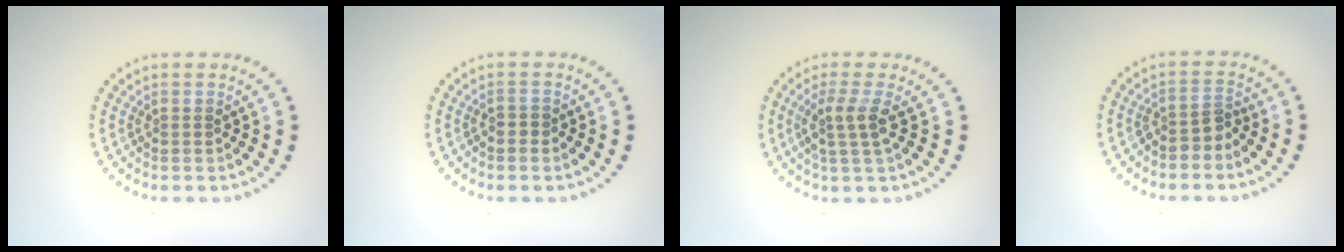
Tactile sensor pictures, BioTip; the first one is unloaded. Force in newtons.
{"total": 0.6, "press": 0.4, "slide": 0.4}
{"total": 2.5, "press": 1.9, "slide": 1.6}
{"total": 1.9, "press": 1.4, "slide": 1.3}